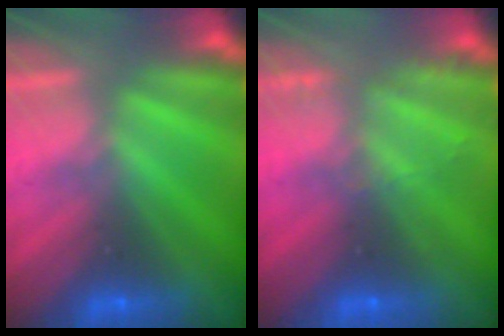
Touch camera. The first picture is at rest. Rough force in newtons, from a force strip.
{"total": 2.0}